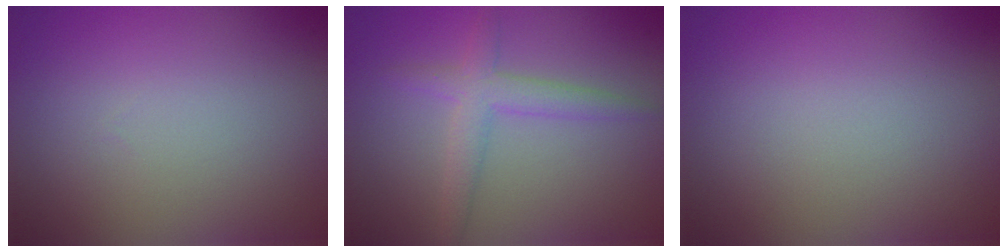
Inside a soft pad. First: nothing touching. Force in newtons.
{"total": 2.9, "press": 2.9, "slide": 0.1}
{"total": 0.0}